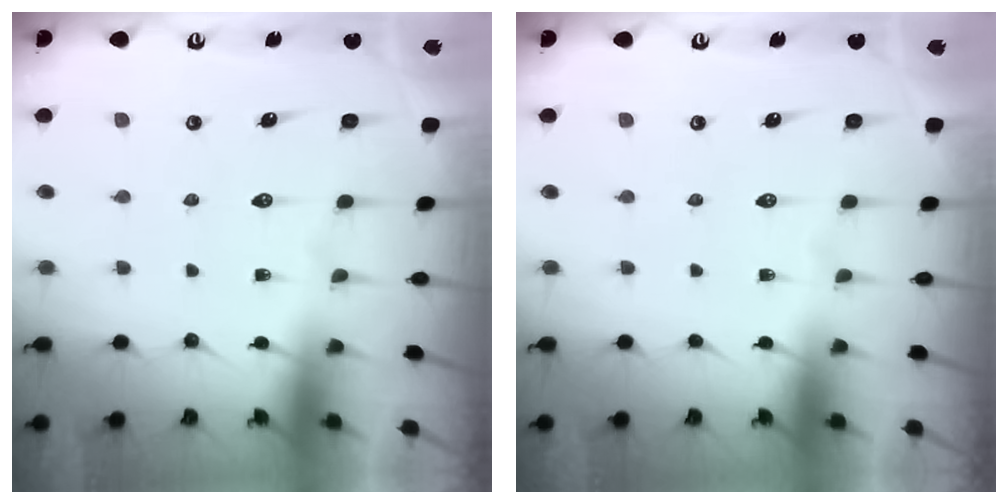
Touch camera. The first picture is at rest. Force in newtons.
{"total": 0.0}